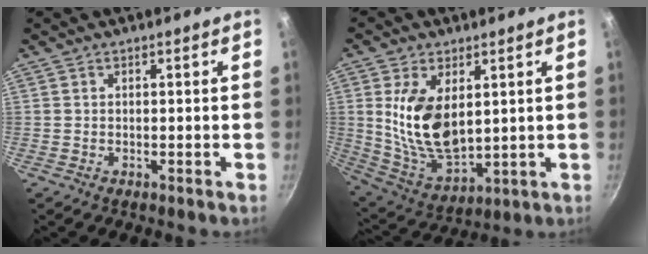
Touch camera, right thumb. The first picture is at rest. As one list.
[{"total": 14.6, "force": [2.9, 8.3, 11.7], "torque": [-0.208, -0.030, 0.071]}]